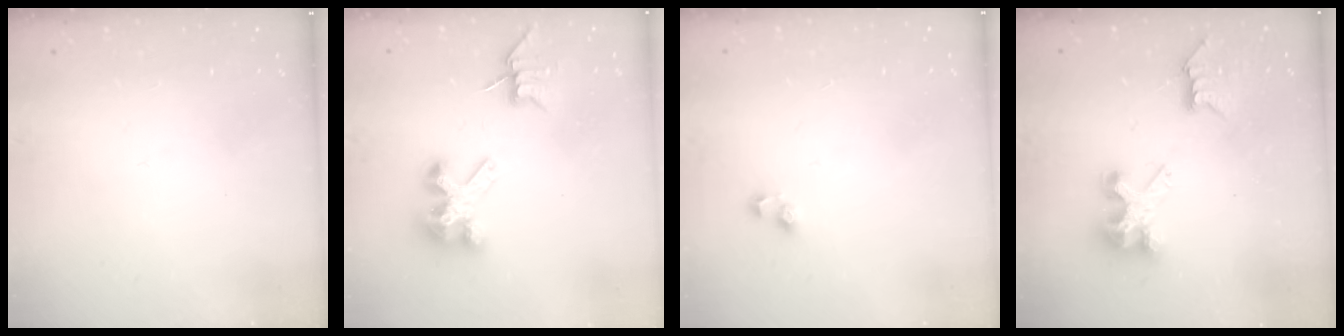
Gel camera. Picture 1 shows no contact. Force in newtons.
{"total": 6.6, "press": 6.6, "slide": 0.5}
{"total": 3.6, "press": 3.6, "slide": 0.6}
{"total": 6.9, "press": 6.9, "slide": 0.0}